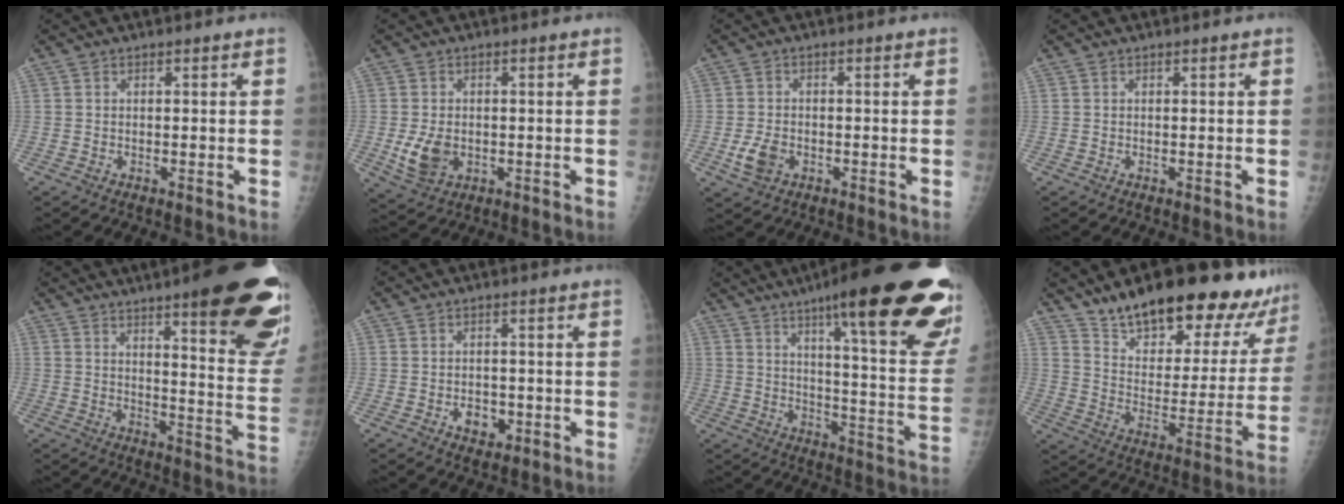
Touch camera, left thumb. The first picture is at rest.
{"total": 6.2, "force": [-1.0, 4.4, 4.2], "torque": [-0.071, -0.007, -0.009]}
{"total": 4.4, "force": [-1.5, 3.0, 2.8], "torque": [-0.053, 0.001, -0.026]}
{"total": 0.0}
{"total": 24.6, "force": [14.1, 4.8, 19.5], "torque": [-0.204, -0.061, 0.182]}
{"total": 3.9, "force": [-1.3, 3.0, 2.2], "torque": [-0.015, 0.006, -0.014]}
{"total": 31.4, "force": [18.6, 5.7, 24.7], "torque": [-0.255, -0.058, 0.255]}
{"total": 25.8, "force": [20.3, 9.2, 12.9], "torque": [-0.147, -0.097, 0.296]}